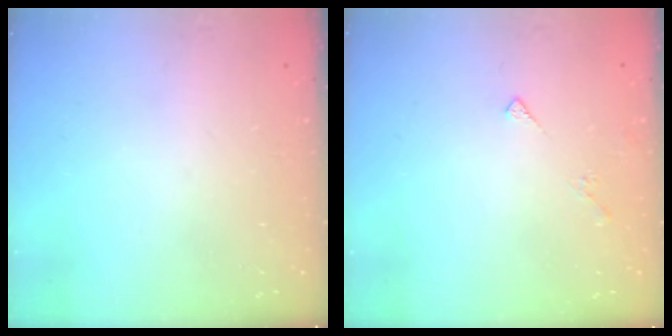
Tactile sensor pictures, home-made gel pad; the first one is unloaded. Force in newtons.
{"total": 2.5, "press": 2.4, "slide": 0.5}